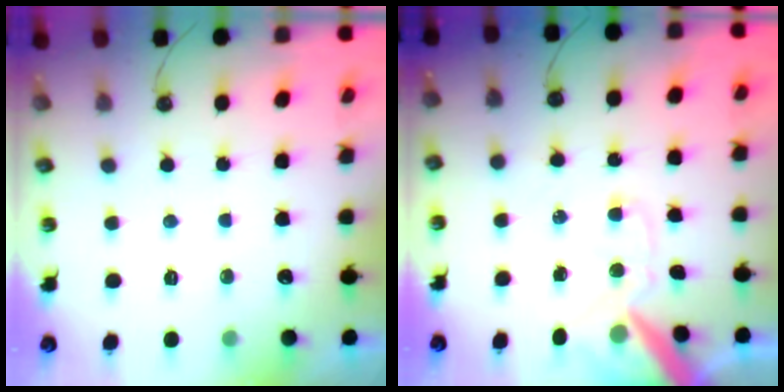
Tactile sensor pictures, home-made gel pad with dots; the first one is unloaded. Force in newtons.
{"total": 13.5, "press": 13.4, "slide": 1.9}